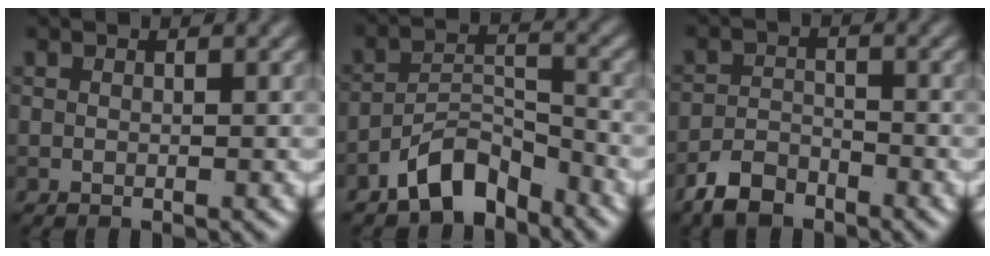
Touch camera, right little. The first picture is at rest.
{"total": 5.5, "force": [-4.1, 2.4, 2.8], "torque": [-0.036, 0.008, -0.082]}
{"total": 3.3, "force": [-2.6, 1.5, 1.2], "torque": [-0.023, 0.000, -0.060]}